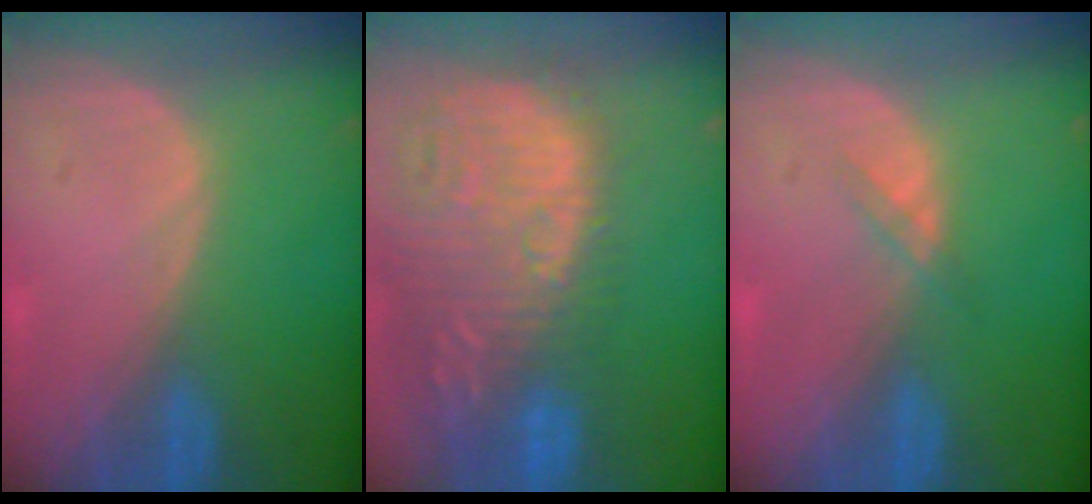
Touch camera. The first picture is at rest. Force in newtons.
{"total": 15.8, "press": 13.2, "slide": 8.7}
{"total": 1.3, "press": 1.3, "slide": 0.2}